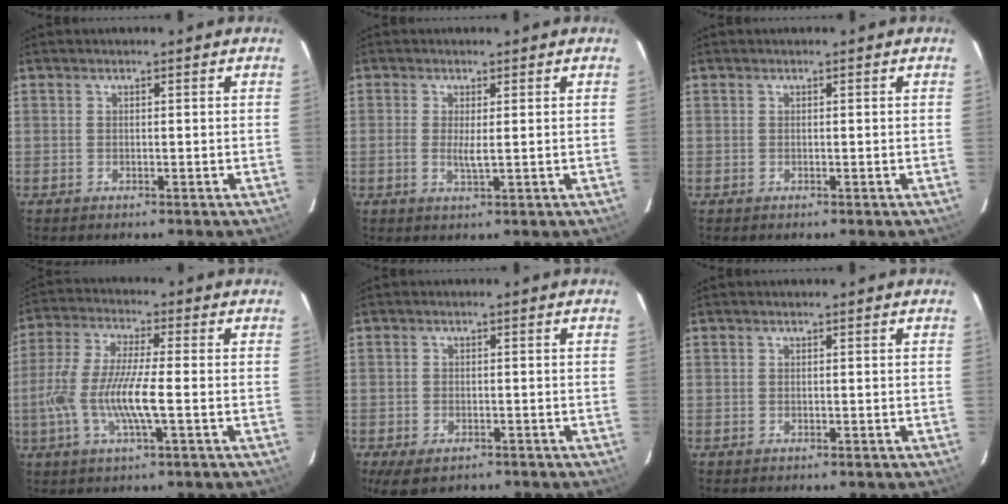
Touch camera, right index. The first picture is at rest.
{"total": 2.4, "force": [0.0, 0.4, 2.4], "torque": [-0.050, -0.005, -0.002]}
{"total": 0.0}
{"total": 11.7, "force": [-2.6, 1.9, 11.2], "torque": [-0.233, -0.006, -0.052]}
{"total": 5.8, "force": [-3.8, 3.0, 3.2], "torque": [-0.073, -0.021, -0.060]}
{"total": 0.0}